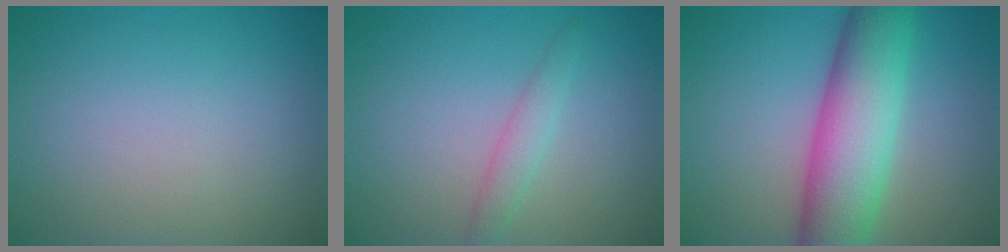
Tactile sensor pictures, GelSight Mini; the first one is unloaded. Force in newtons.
{"total": 1.7, "press": 1.7, "slide": 0.1}
{"total": 9.4, "press": 9.4, "slide": 0.5}